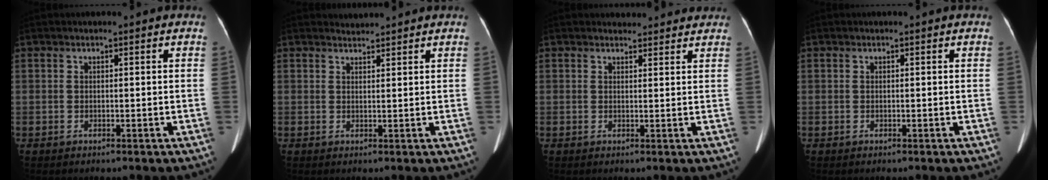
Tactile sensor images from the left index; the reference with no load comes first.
{"total": 1.3, "force": [1.3, 0.0, -0.4], "torque": [-0.006, 0.005, 0.025]}
{"total": 4.5, "force": [4.3, 1.5, 0.3], "torque": [0.000, 0.011, 0.044]}
{"total": 0.0}